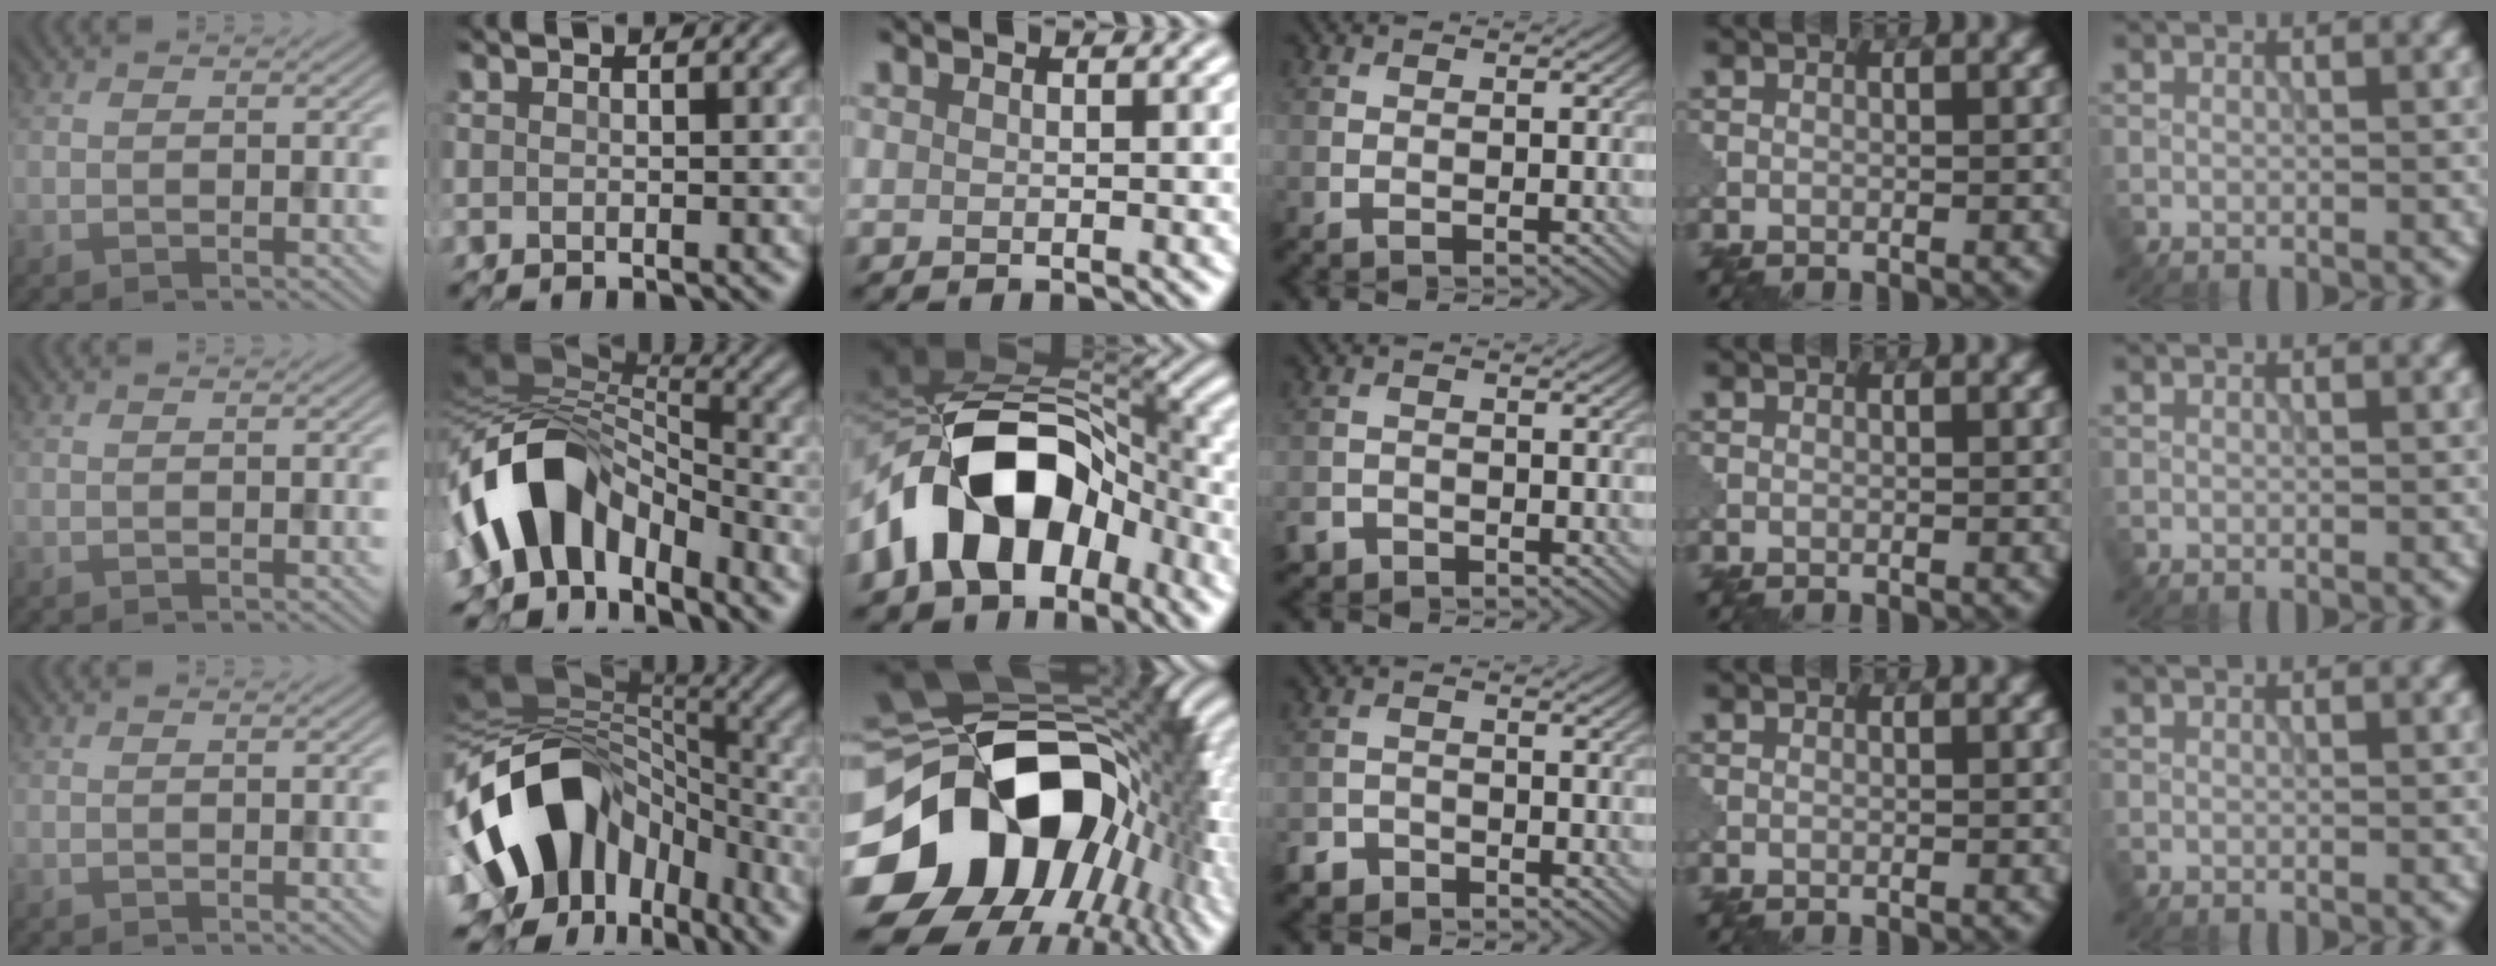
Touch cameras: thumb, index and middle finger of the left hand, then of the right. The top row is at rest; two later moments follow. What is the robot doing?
{"motion": "assemble", "object": "puzzle pieces"}